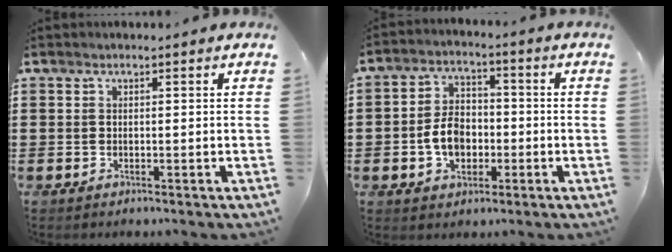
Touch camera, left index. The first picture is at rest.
{"total": 6.5, "force": [-1.5, 4.6, 4.3], "torque": [-0.088, 0.005, -0.033]}